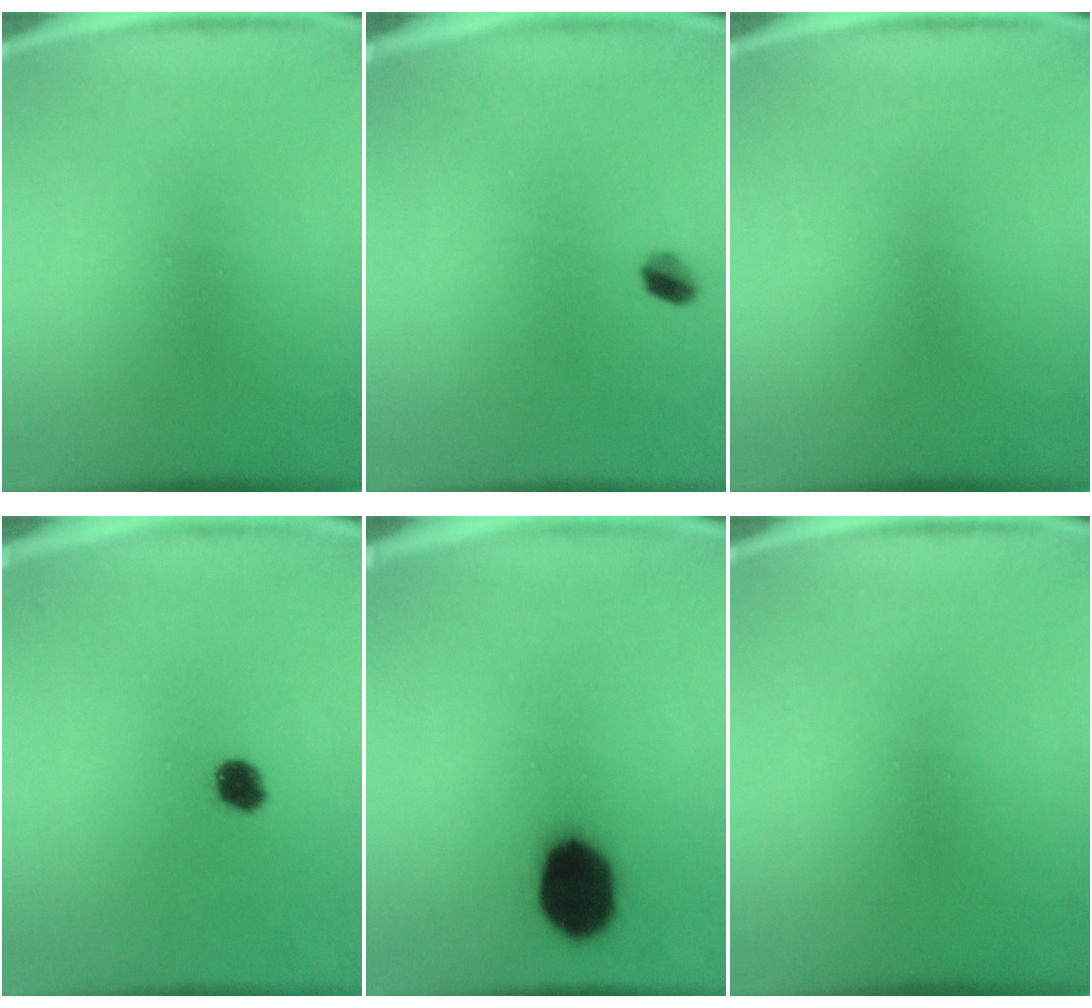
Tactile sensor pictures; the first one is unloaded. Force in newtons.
{"total": 2.7}
{"total": 0.0}
{"total": 4.0}
{"total": 15.1}
{"total": 0.0}